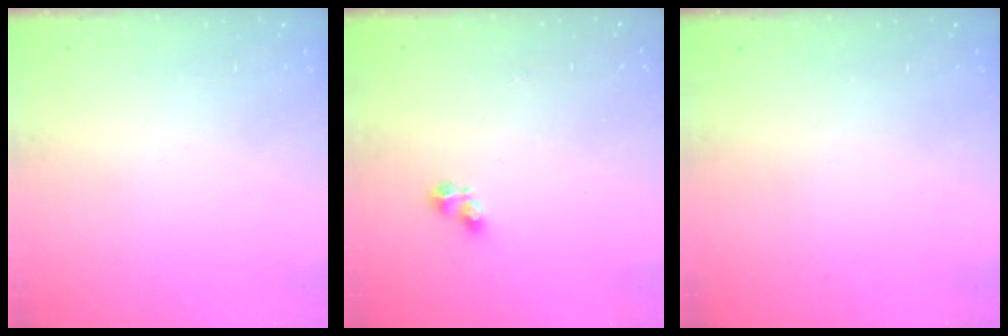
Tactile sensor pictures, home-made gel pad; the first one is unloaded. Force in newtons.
{"total": 2.7, "press": 2.7, "slide": 0.4}
{"total": 0.0}